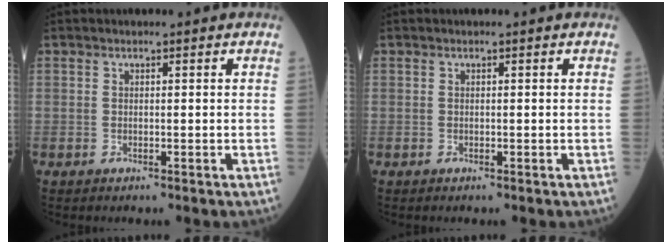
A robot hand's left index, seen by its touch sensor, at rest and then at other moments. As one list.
[{"total": 0.0}]